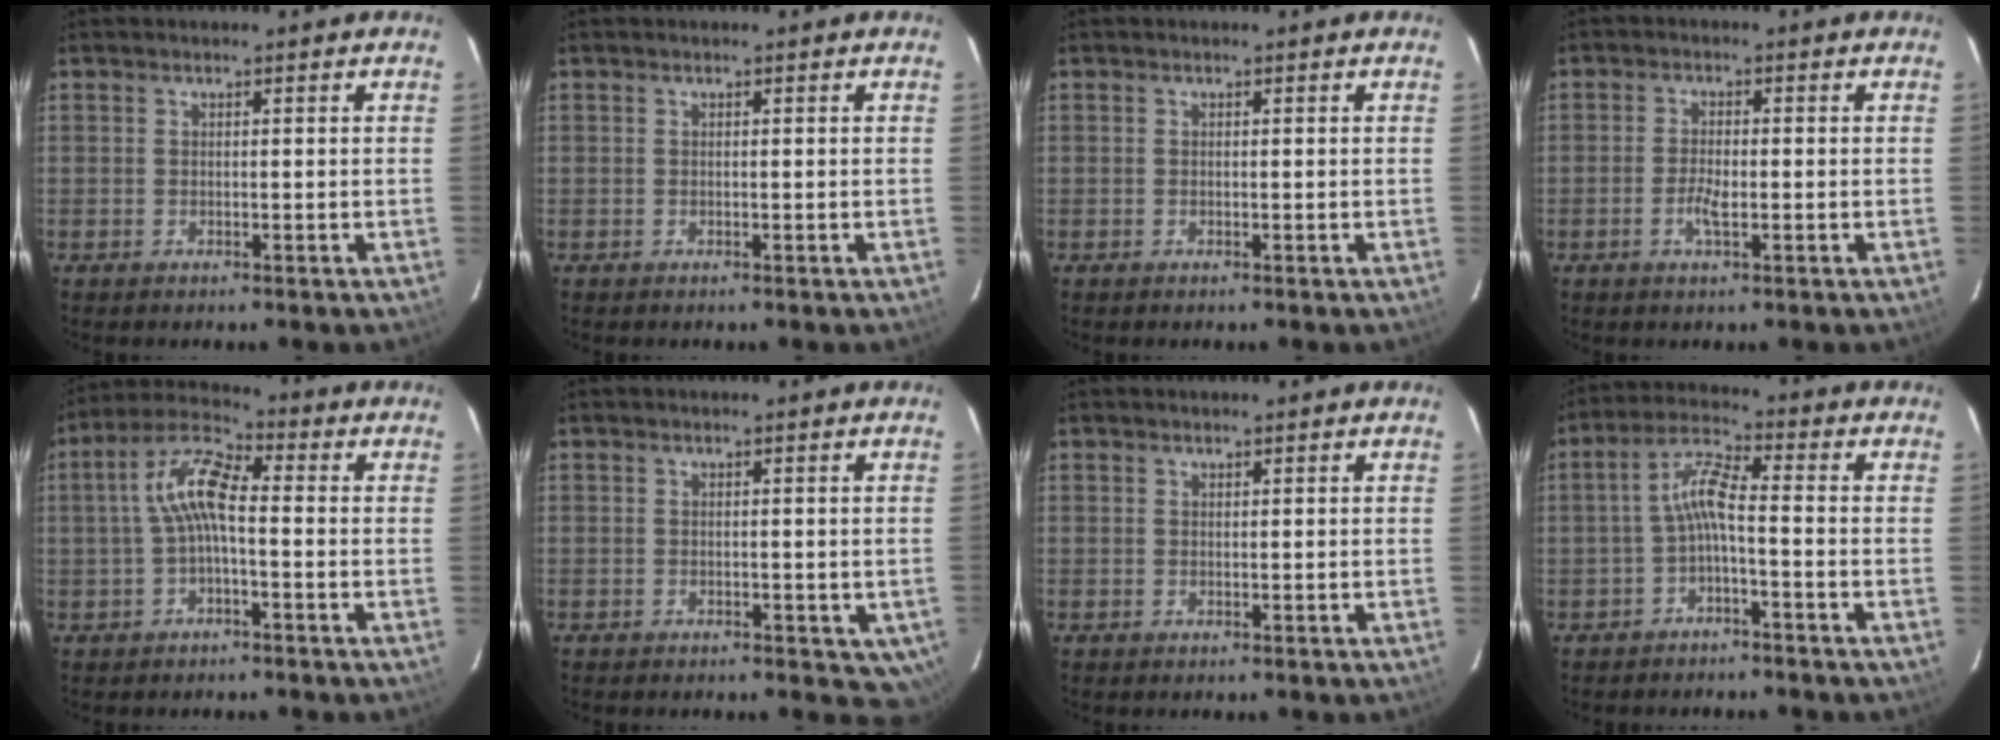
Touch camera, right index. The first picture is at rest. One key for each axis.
{"total": 0.0}
{"total": 0.0}
{"total": 3.2, "fx": -1.0, "fy": 1.1, "fz": 2.9, "tx": -0.061, "ty": -0.001, "tz": -0.019}
{"total": 7.9, "fx": -0.6, "fy": 2.8, "fz": 7.4, "tx": -0.163, "ty": 0.024, "tz": -0.015}
{"total": 4.2, "fx": -1.4, "fy": 3.1, "fz": 2.5, "tx": -0.016, "ty": 0.005, "tz": -0.008}
{"total": 0.0}
{"total": 5.3, "fx": -2.0, "fy": 0.8, "fz": 4.8, "tx": -0.115, "ty": 0.017, "tz": -0.037}